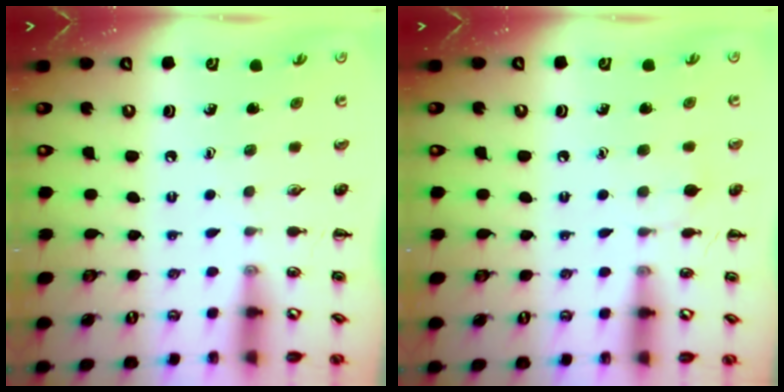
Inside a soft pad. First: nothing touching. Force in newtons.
{"total": 5.2, "press": 4.9, "slide": 1.7}